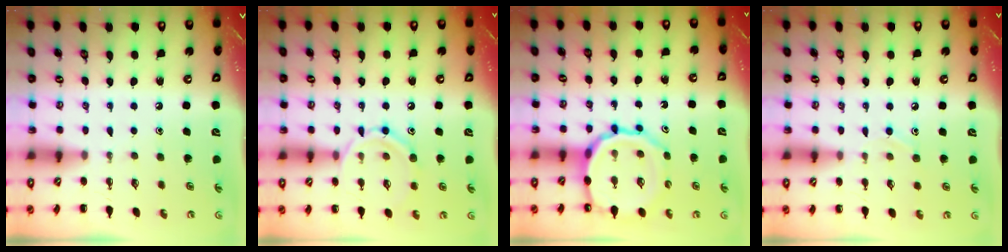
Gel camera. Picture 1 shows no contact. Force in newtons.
{"total": 11.6, "press": 11.5, "slide": 0.7}
{"total": 14.6, "press": 14.4, "slide": 2.3}
{"total": 8.3, "press": 7.9, "slide": 2.7}